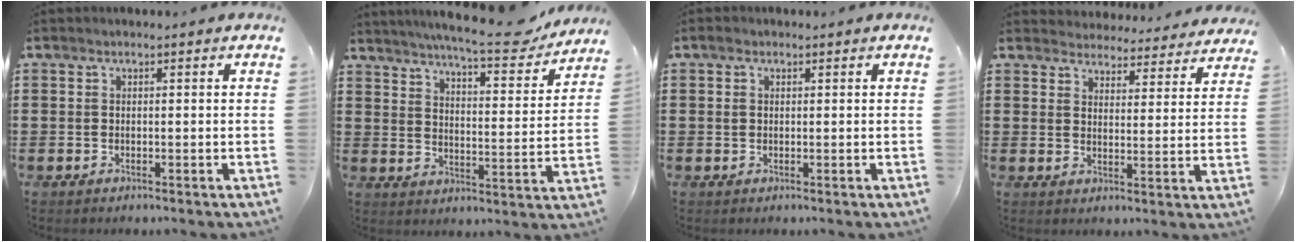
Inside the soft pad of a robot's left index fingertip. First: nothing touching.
{"total": 8.3, "force": [7.5, 0.3, 3.5], "torque": [-0.074, -0.049, 0.124]}
{"total": 1.2, "force": [0.3, 0.9, 0.7], "torque": [-0.008, 0.005, 0.003]}
{"total": 4.3, "force": [4.3, 0.2, -0.3], "torque": [-0.009, -0.031, 0.074]}